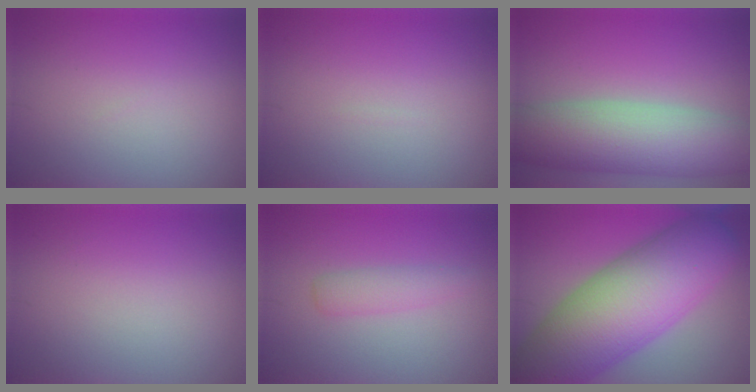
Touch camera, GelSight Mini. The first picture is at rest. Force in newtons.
{"total": 0.0}
{"total": 9.2, "press": 9.2, "slide": 0.8}
{"total": 0.0}
{"total": 1.8, "press": 1.8, "slide": 0.1}
{"total": 14.3, "press": 14.2, "slide": 0.5}